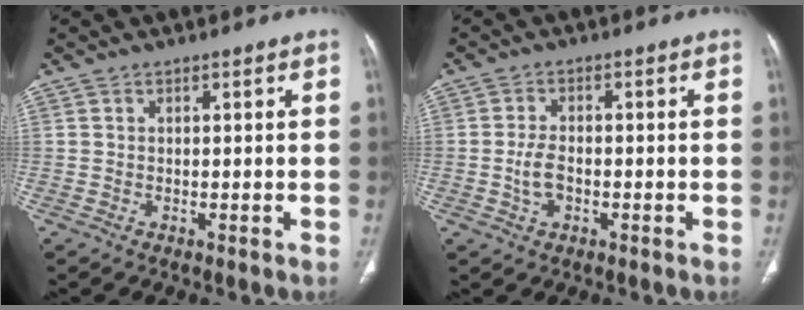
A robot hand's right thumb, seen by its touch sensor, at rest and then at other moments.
{"total": 4.0, "force": [-0.9, 2.5, 3.0], "torque": [-0.056, 0.012, -0.016]}